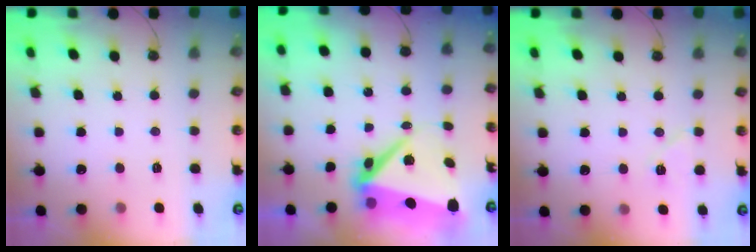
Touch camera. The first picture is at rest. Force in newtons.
{"total": 10.5, "press": 10.3, "slide": 1.9}
{"total": 5.9, "press": 5.8, "slide": 0.8}